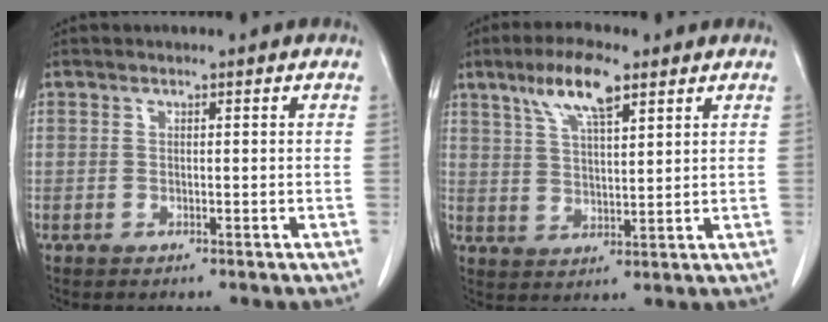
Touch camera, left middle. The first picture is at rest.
{"total": 8.2, "force": [5.1, 1.8, 6.2], "torque": [-0.124, 0.009, 0.096]}